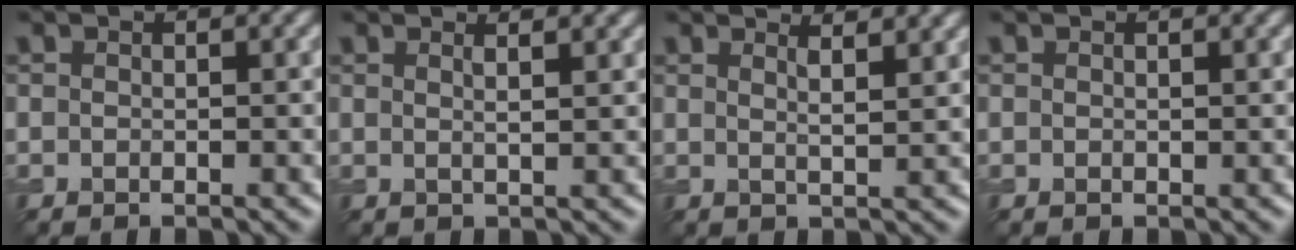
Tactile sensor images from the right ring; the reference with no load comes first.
{"total": 1.6, "force": [1.2, 0.4, 1.0], "torque": [-0.019, 0.010, -0.002]}
{"total": 3.6, "force": [2.8, 1.0, 2.0], "torque": [-0.022, 0.024, 0.018]}
{"total": 0.0}